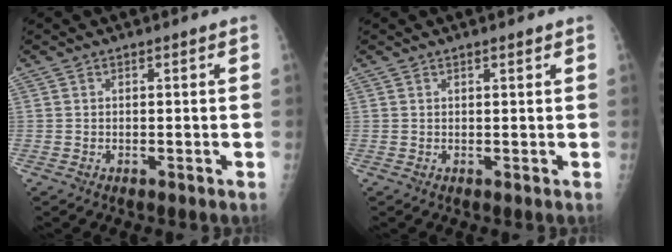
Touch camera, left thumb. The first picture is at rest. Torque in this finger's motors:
{"motor_torque": [-0.17, -0.02, -0.02, -0.03, -0.05]}